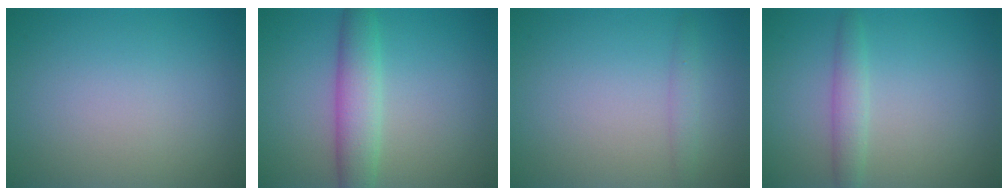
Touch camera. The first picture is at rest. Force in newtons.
{"total": 4.1, "press": 4.1, "slide": 0.1}
{"total": 1.1, "press": 1.0, "slide": 0.1}
{"total": 1.9, "press": 1.9, "slide": 0.0}